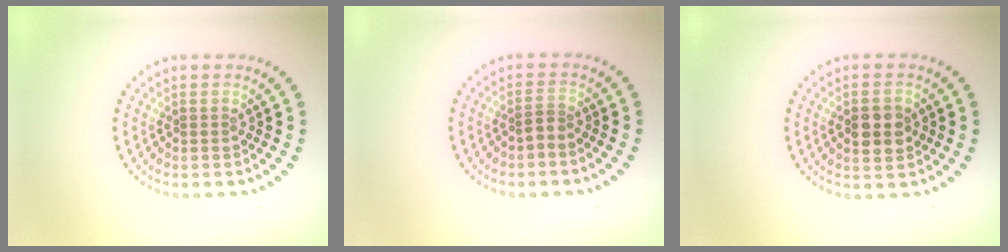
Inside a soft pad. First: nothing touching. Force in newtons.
{"total": 1.0, "press": 0.6, "slide": 0.8}
{"total": 3.2, "press": 3.2, "slide": 0.1}